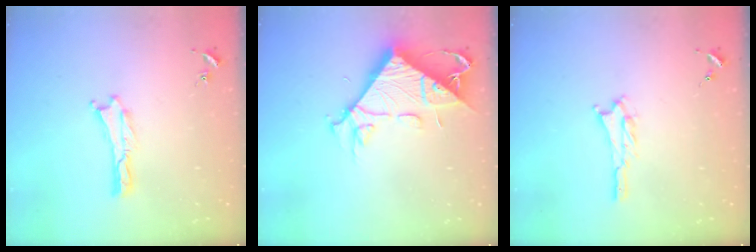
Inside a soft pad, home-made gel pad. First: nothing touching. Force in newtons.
{"total": 11.0, "press": 11.0, "slide": 1.1}
{"total": 1.5, "press": 1.5, "slide": 0.3}